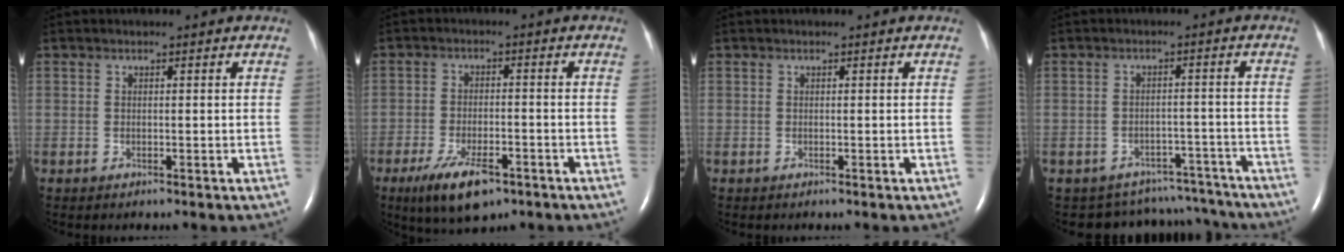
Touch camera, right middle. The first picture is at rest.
{"total": 8.2, "force": [-5.0, 2.8, 5.8], "torque": [-0.110, -0.011, -0.080]}
{"total": 0.0}
{"total": 10.9, "force": [-10.1, 4.1, -0.2], "torque": [0.004, 0.037, -0.116]}